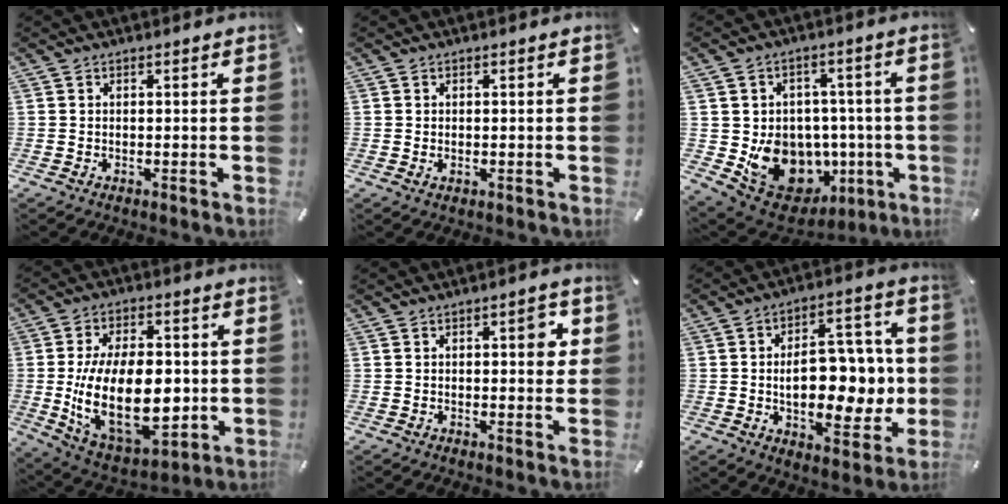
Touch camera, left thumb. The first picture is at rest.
{"total": 0.6, "force": [0.0, 0.5, 0.3], "torque": [0.000, 0.000, -0.002]}
{"total": 13.8, "force": [-2.7, 12.2, 6.0], "torque": [-0.092, -0.006, -0.023]}
{"total": 24.0, "force": [-1.4, 14.6, 18.9], "torque": [-0.355, -0.020, -0.013]}
{"total": 4.7, "force": [1.0, 1.9, 4.1], "torque": [-0.049, -0.004, 0.007]}
{"total": 15.8, "force": [-0.6, 9.7, 12.4], "torque": [-0.176, -0.002, -0.006]}